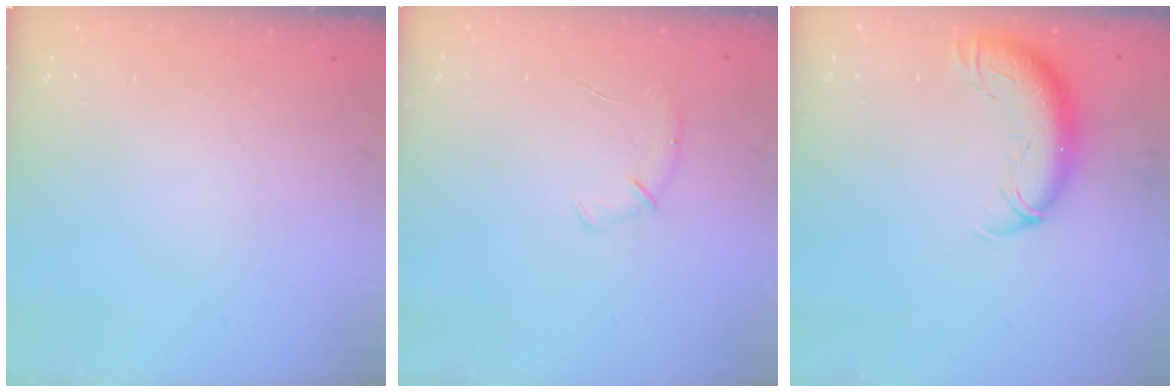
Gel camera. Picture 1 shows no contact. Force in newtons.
{"total": 4.3, "press": 4.1, "slide": 1.1}
{"total": 12.1, "press": 11.7, "slide": 3.1}